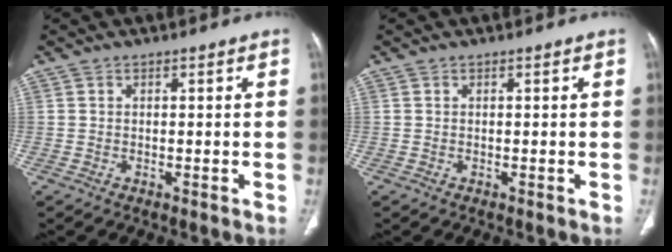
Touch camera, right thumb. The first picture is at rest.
{"total": 0.0}